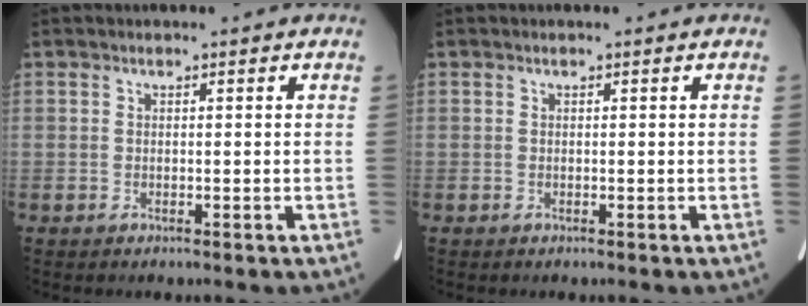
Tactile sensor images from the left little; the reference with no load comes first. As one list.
[{"total": 0.0}]